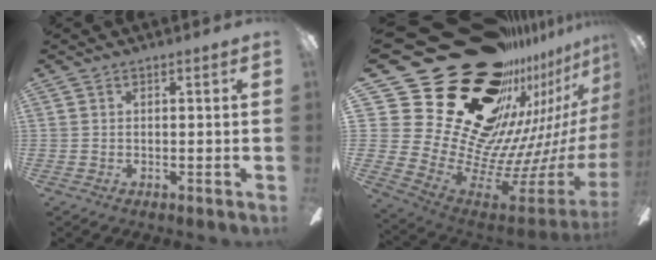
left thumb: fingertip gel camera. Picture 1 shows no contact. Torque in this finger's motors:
{"motor_torque": [2.51, 2.50, 1.37, -1.40, 0.05]}